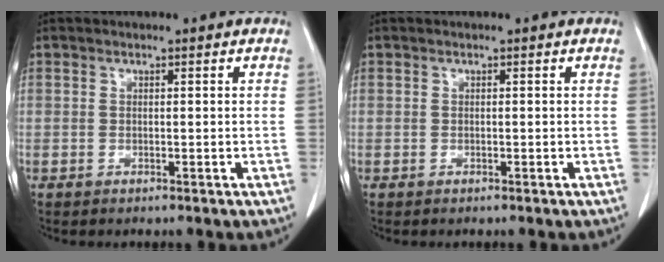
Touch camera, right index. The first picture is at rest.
{"total": 0.0}